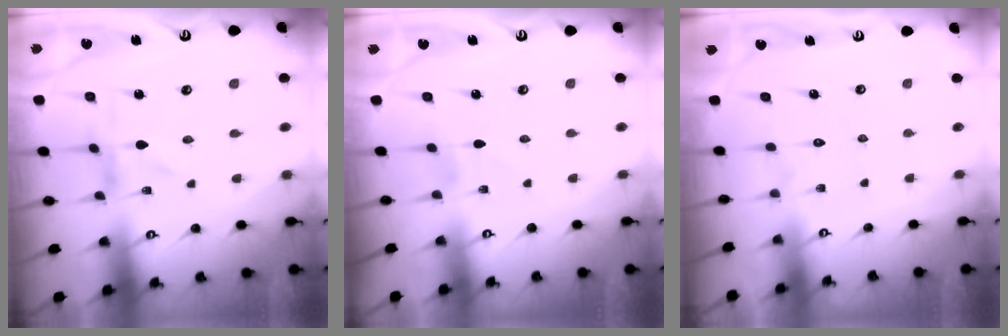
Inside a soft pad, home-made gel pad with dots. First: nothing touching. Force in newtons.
{"total": 1.3, "press": 1.3, "slide": 0.1}
{"total": 1.7, "press": 1.7, "slide": 0.1}